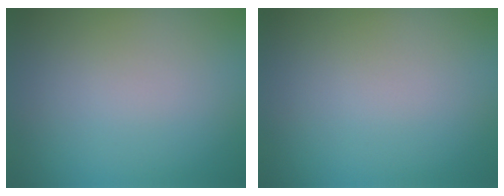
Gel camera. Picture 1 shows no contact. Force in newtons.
{"total": 0.0}